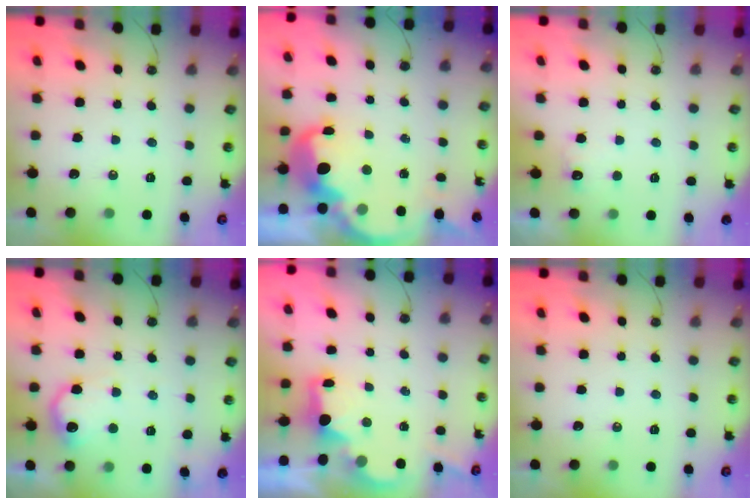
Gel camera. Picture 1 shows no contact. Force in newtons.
{"total": 6.5, "press": 6.5, "slide": 0.7}
{"total": 3.7, "press": 3.6, "slide": 1.0}
{"total": 11.1, "press": 11.1, "slide": 0.8}
{"total": 2.2, "press": 2.1, "slide": 0.8}
{"total": 0.0}